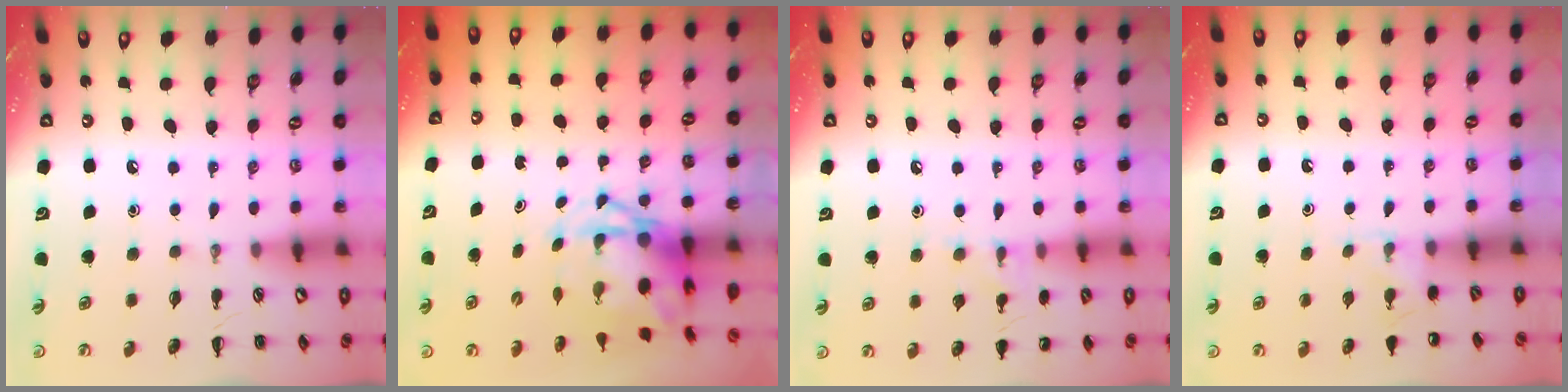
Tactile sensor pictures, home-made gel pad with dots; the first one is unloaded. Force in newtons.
{"total": 4.7, "press": 4.5, "slide": 1.1}
{"total": 8.7, "press": 8.5, "slide": 1.9}
{"total": 4.0, "press": 3.7, "slide": 1.3}